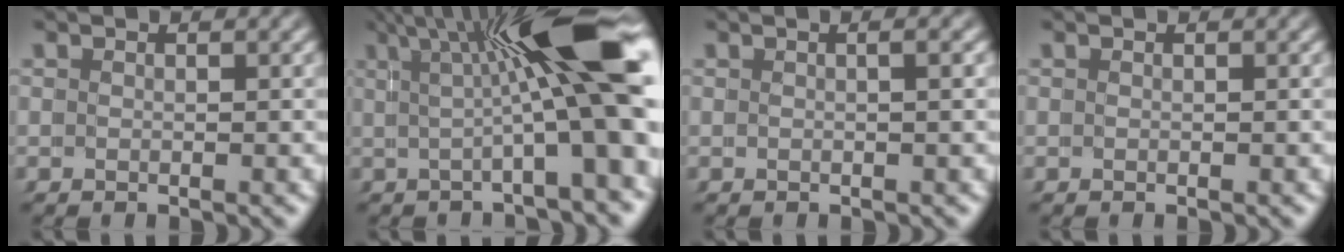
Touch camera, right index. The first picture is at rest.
{"total": 11.1, "force": [1.5, 1.0, 11.0], "torque": [-0.136, 0.025, 0.018]}
{"total": 1.1, "force": [0.1, -1.0, 0.4], "torque": [-0.002, 0.002, 0.005]}
{"total": 0.0}